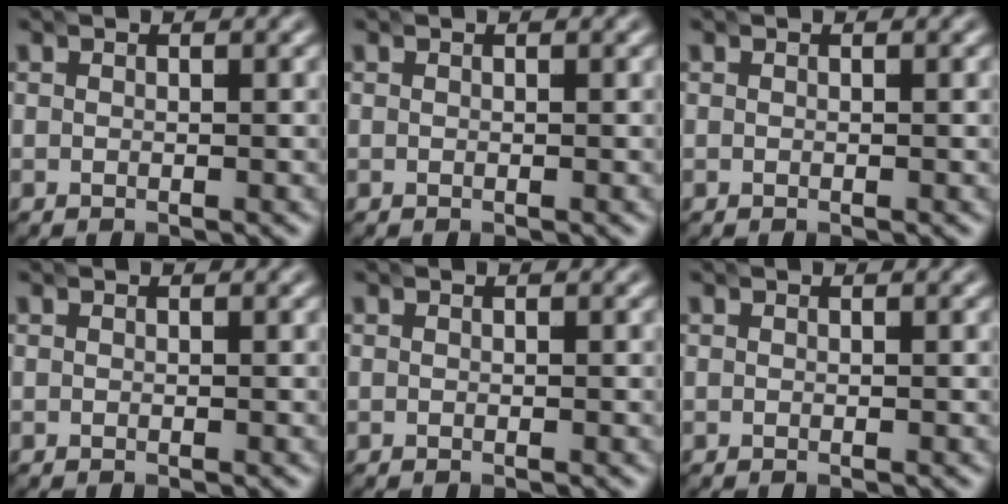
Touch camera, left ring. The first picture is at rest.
{"total": 0.0}
{"total": 0.0}
{"total": 0.0}
{"total": 0.0}
{"total": 0.0}